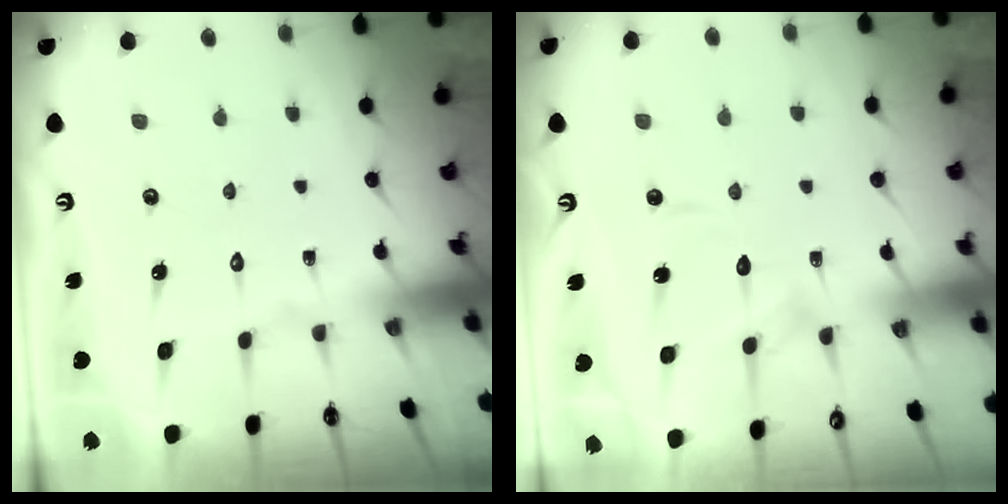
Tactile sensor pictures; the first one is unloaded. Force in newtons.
{"total": 9.6, "press": 9.6, "slide": 0.9}